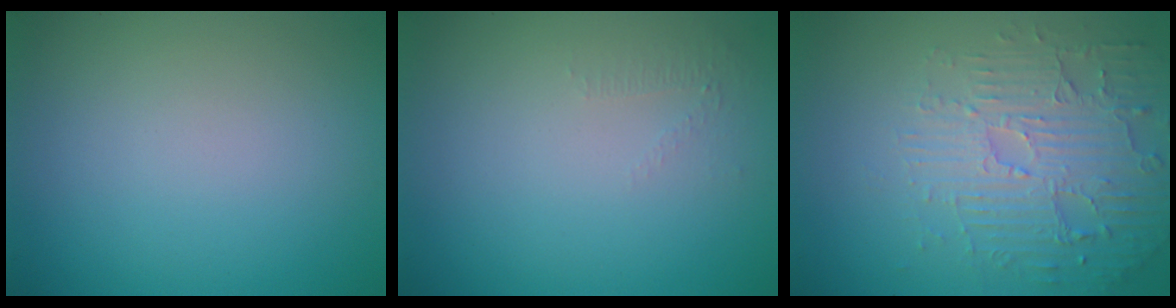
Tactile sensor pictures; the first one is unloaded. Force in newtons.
{"total": 0.5, "press": 0.2, "slide": 0.5}
{"total": 5.3, "press": 3.8, "slide": 3.7}